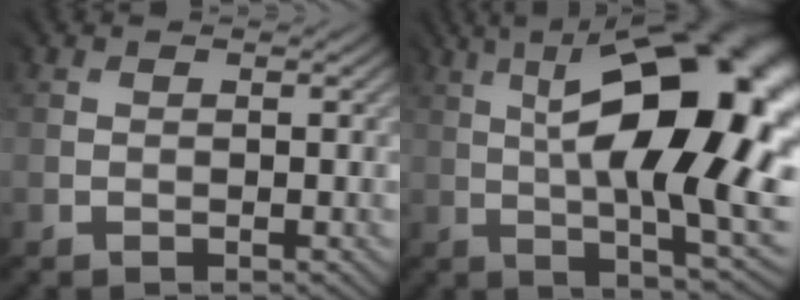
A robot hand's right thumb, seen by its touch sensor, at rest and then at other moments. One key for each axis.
{"total": 18.5, "fx": 2.5, "fy": 7.0, "fz": 17.0, "tx": -0.214, "ty": 0.033, "tz": 0.028}